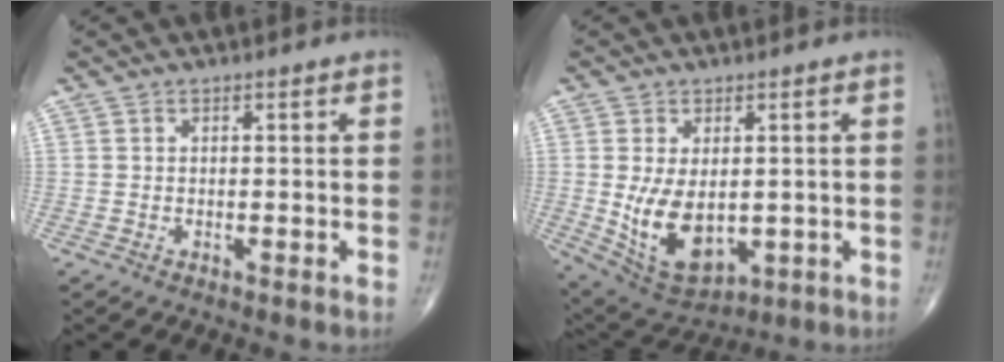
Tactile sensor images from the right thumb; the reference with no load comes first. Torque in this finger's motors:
{"motor_torque": [-0.23, 0.79, 0.77, 0.58, 0.34]}